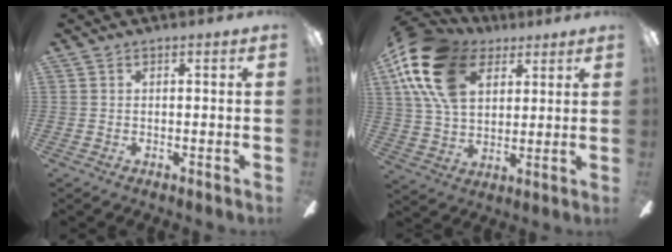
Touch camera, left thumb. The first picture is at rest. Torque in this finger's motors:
{"motor_torque": [0.40, 0.84, 1.55, -1.22, 0.55]}